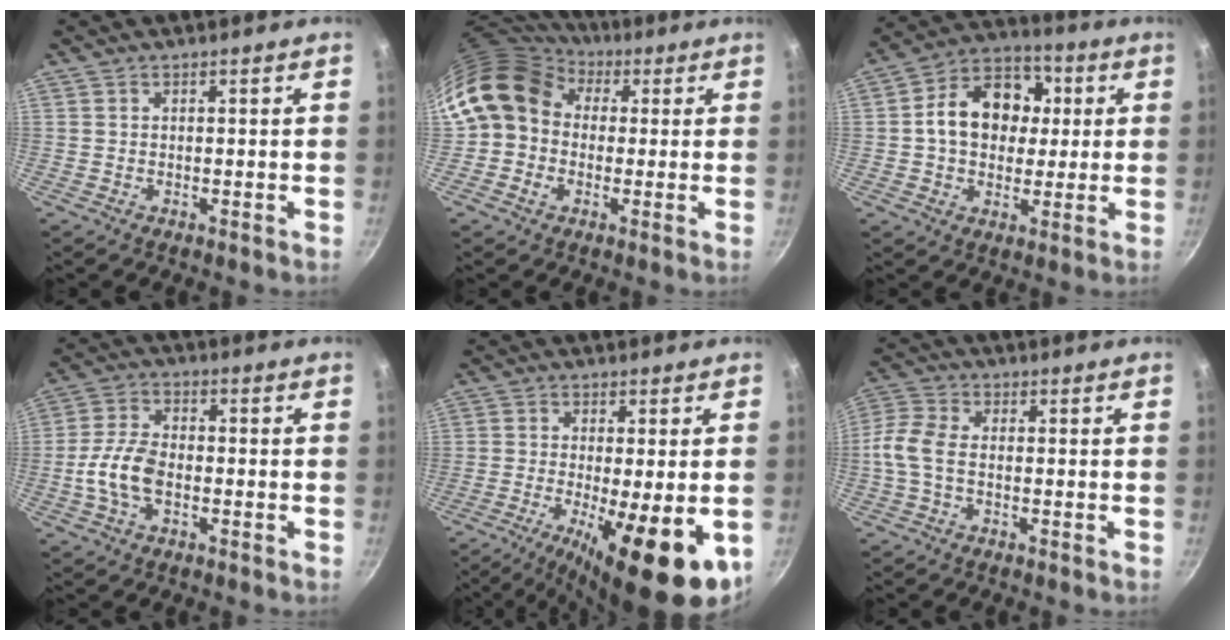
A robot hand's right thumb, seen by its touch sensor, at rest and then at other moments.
{"total": 13.1, "force": [2.9, 10.7, 7.0], "torque": [-0.109, 0.015, 0.032]}
{"total": 14.9, "force": [1.8, 11.5, 9.2], "torque": [-0.114, 0.022, 0.013]}
{"total": 8.6, "force": [-2.0, 4.8, 6.9], "torque": [-0.135, 0.024, -0.046]}
{"total": 16.2, "force": [-5.1, 4.5, 14.7], "torque": [-0.229, -0.015, -0.071]}
{"total": 6.8, "force": [-1.1, 4.0, 5.4], "torque": [-0.123, 0.022, -0.039]}